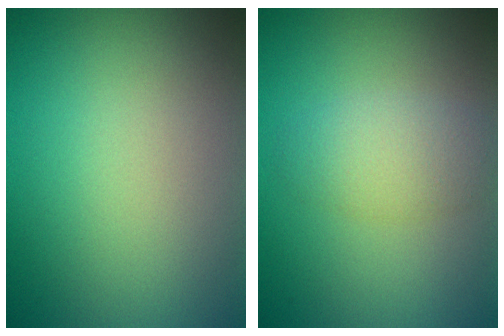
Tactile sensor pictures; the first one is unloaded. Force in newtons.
{"total": 2.7, "press": 2.7, "slide": 0.1}